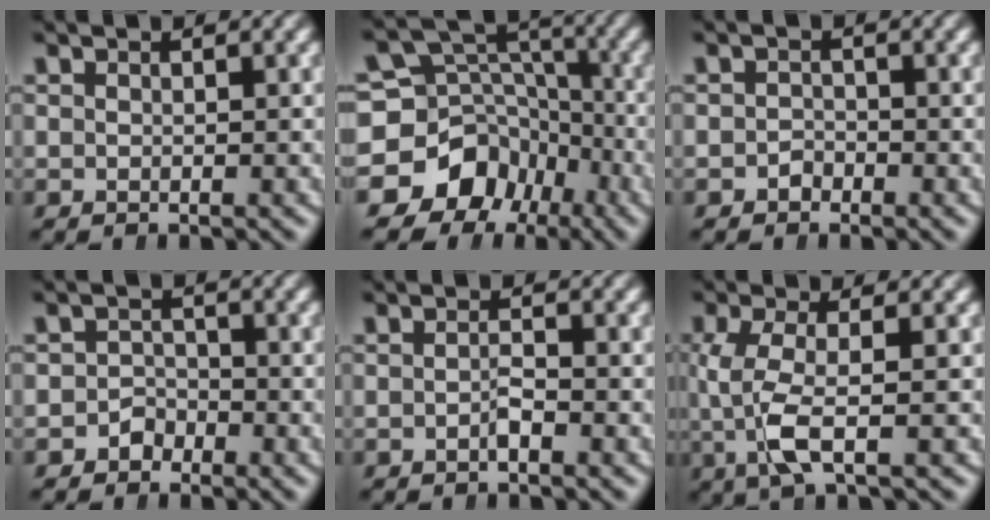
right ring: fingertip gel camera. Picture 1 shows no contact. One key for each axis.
{"total": 14.3, "fx": -3.4, "fy": 12.7, "fz": 5.7, "tx": -0.122, "ty": -0.054, "tz": -0.051}
{"total": 1.1, "fx": -0.9, "fy": 0.5, "fz": -0.4, "tx": 0.005, "ty": -0.007, "tz": -0.016}
{"total": 2.2, "fx": -1.5, "fy": 1.5, "fz": -0.2, "tx": -0.002, "ty": -0.007, "tz": -0.027}
{"total": 1.2, "fx": -0.8, "fy": 0.4, "fz": 0.8, "tx": -0.019, "ty": -0.001, "tz": -0.019}
{"total": 4.9, "fx": -0.3, "fy": 2.0, "fz": 4.5, "tx": -0.122, "ty": -0.022, "tz": 0.007}